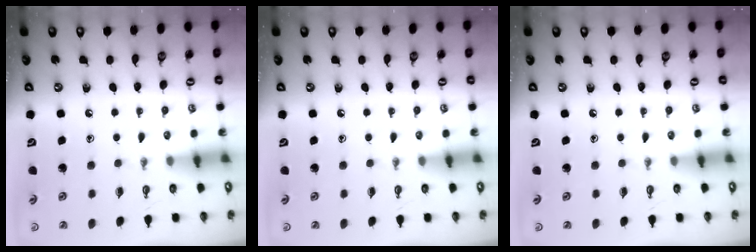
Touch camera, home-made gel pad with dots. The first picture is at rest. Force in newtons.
{"total": 0.0}
{"total": 0.0}